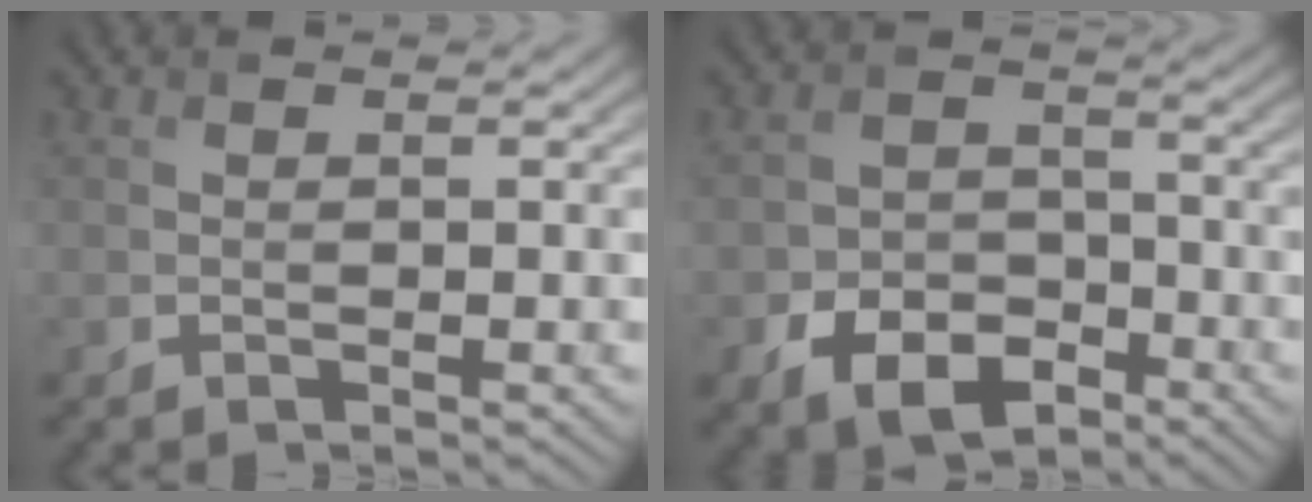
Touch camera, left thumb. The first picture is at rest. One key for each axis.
{"total": 7.2, "fx": -4.1, "fy": 4.7, "fz": 3.7, "tx": -0.071, "ty": -0.014, "tz": -0.074}